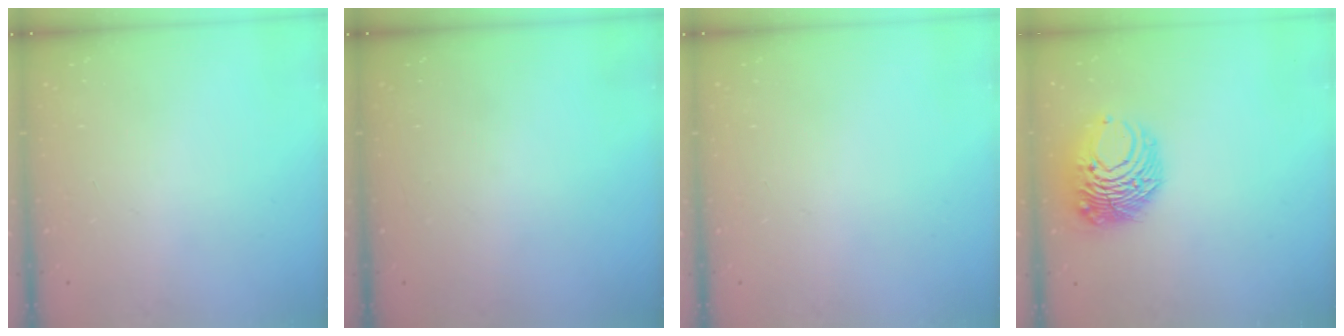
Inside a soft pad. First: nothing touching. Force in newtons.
{"total": 0.0}
{"total": 0.0}
{"total": 10.4, "press": 10.4, "slide": 0.6}